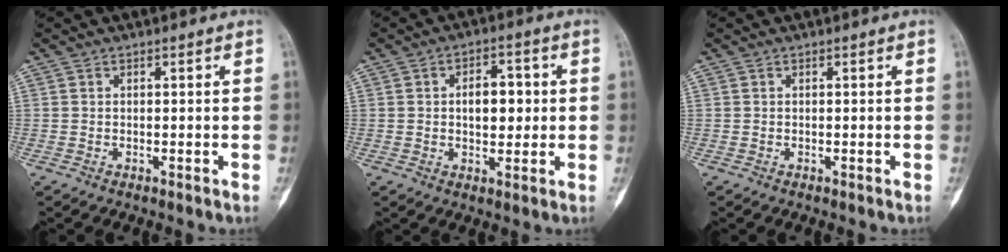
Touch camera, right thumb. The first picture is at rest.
{"total": 6.9, "force": [0.6, 4.2, 5.5], "torque": [-0.054, 0.011, 0.009]}
{"total": 0.0}